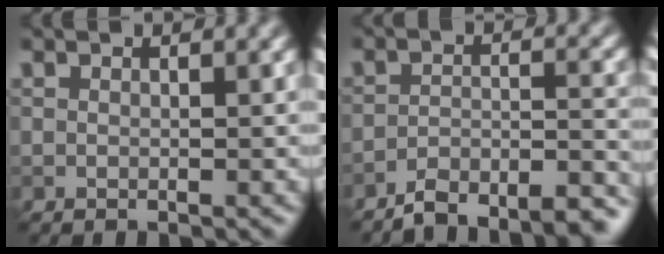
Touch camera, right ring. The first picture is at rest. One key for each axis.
{"total": 8.4, "fx": -7.5, "fy": 1.7, "fz": 3.2, "tx": -0.037, "ty": 0.003, "tz": -0.116}